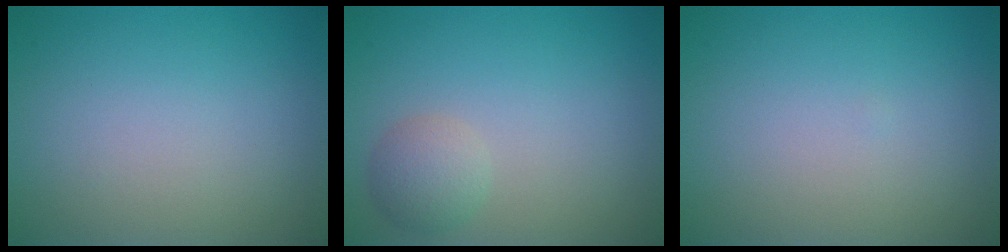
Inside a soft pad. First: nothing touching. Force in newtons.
{"total": 2.2, "press": 2.2, "slide": 0.1}
{"total": 0.0}